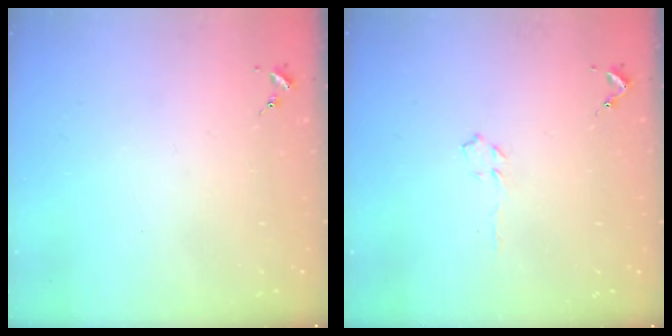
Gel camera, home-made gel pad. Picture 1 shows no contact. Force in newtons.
{"total": 3.9, "press": 3.9, "slide": 0.4}